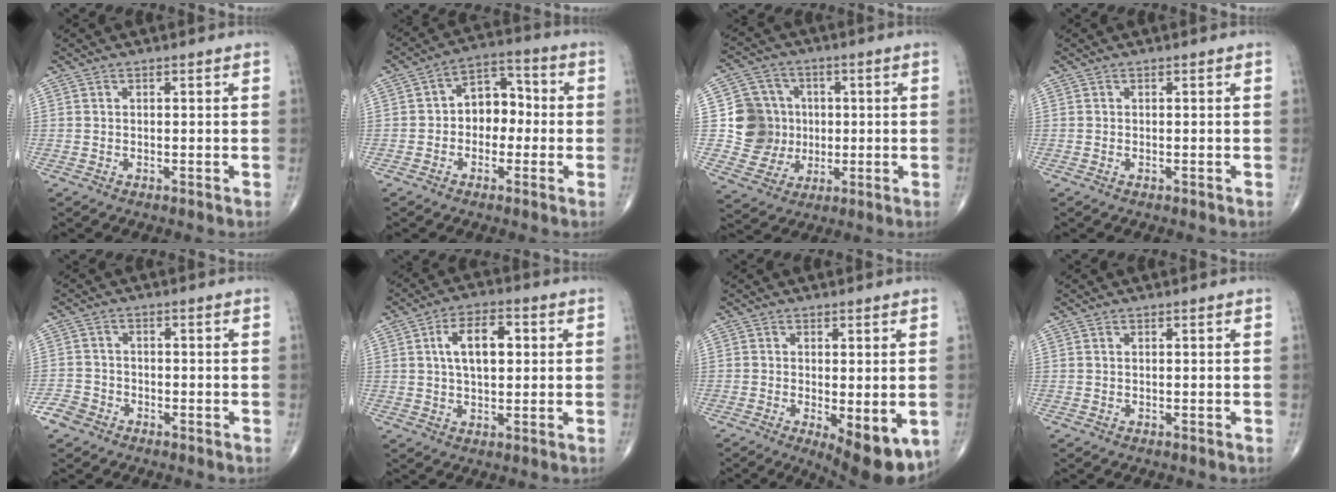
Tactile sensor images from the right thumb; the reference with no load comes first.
{"total": 8.6, "force": [-0.6, 6.3, 5.8], "torque": [-0.051, 0.036, -0.023]}
{"total": 11.1, "force": [0.3, 10.6, 3.1], "torque": [-0.010, 0.012, 0.009]}
{"total": 0.0}
{"total": 3.6, "force": [-2.5, 2.5, 0.6], "torque": [-0.001, 0.013, -0.053]}
{"total": 9.2, "force": [2.0, 4.9, 7.6], "torque": [-0.115, 0.009, 0.031]}
{"total": 10.2, "force": [-3.5, 3.5, 8.9], "torque": [-0.116, -0.021, -0.043]}
{"total": 0.0}